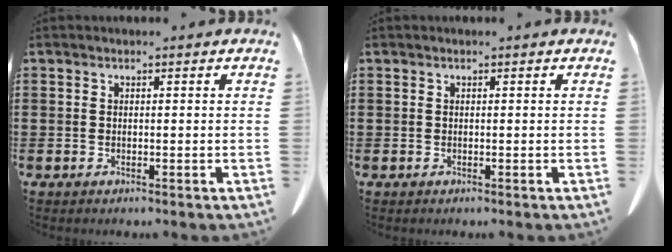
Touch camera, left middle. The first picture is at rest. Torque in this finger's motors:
{"motor_torque": [-0.12, -0.08, 0.05, 0.02]}